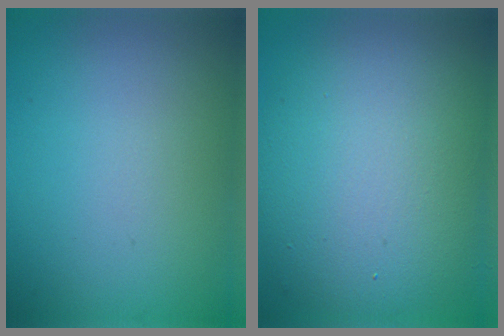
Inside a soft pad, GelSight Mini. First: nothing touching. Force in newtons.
{"total": 11.3, "press": 11.2, "slide": 0.8}